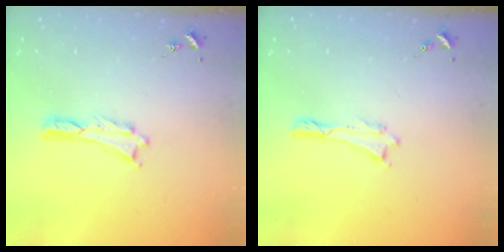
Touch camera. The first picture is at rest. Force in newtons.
{"total": 0.0}